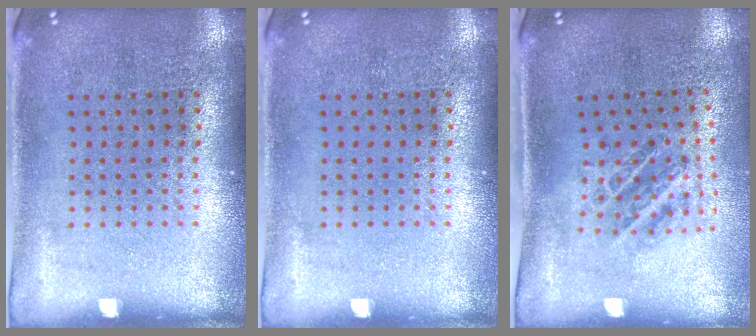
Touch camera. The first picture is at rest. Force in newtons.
{"total": 0.0}
{"total": 1.0, "press": 1.0, "slide": 0.2}